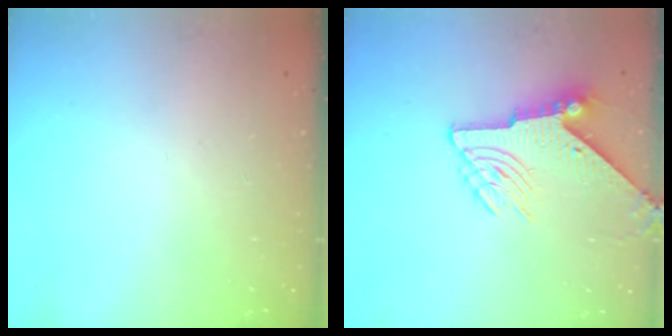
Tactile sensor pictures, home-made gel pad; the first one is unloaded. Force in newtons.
{"total": 7.4, "press": 7.3, "slide": 0.9}